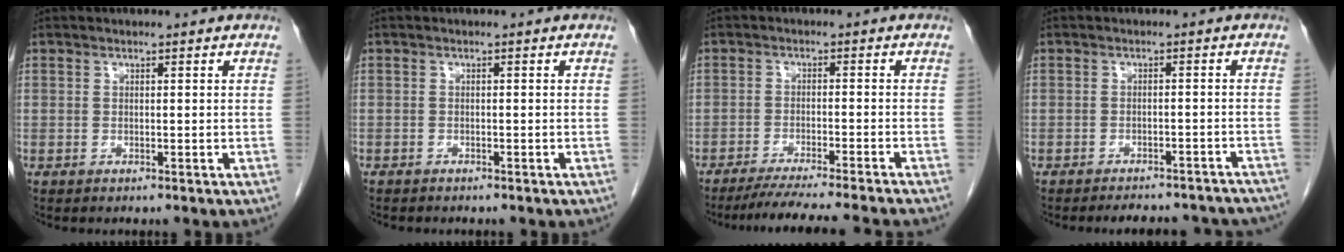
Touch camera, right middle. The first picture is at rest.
{"total": 1.6, "force": [-1.3, 0.6, 0.5], "torque": [-0.015, -0.001, -0.017]}
{"total": 12.5, "force": [-11.1, -1.3, 5.5], "torque": [-0.056, -0.028, -0.163]}
{"total": 12.9, "force": [-12.0, 3.5, 3.3], "torque": [-0.038, 0.011, -0.125]}